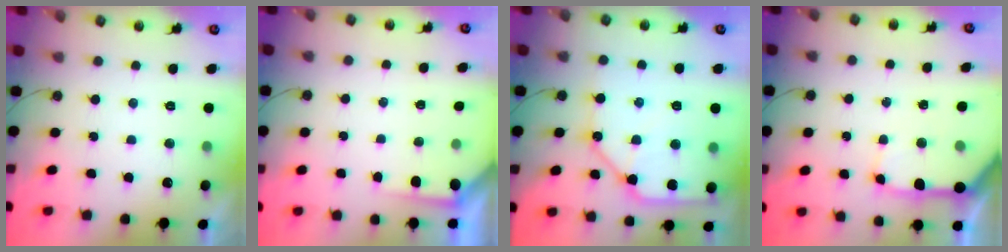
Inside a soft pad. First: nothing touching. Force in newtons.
{"total": 1.8, "press": 1.8, "slide": 0.3}
{"total": 14.2, "press": 14.1, "slide": 1.6}
{"total": 11.9, "press": 11.8, "slide": 1.5}